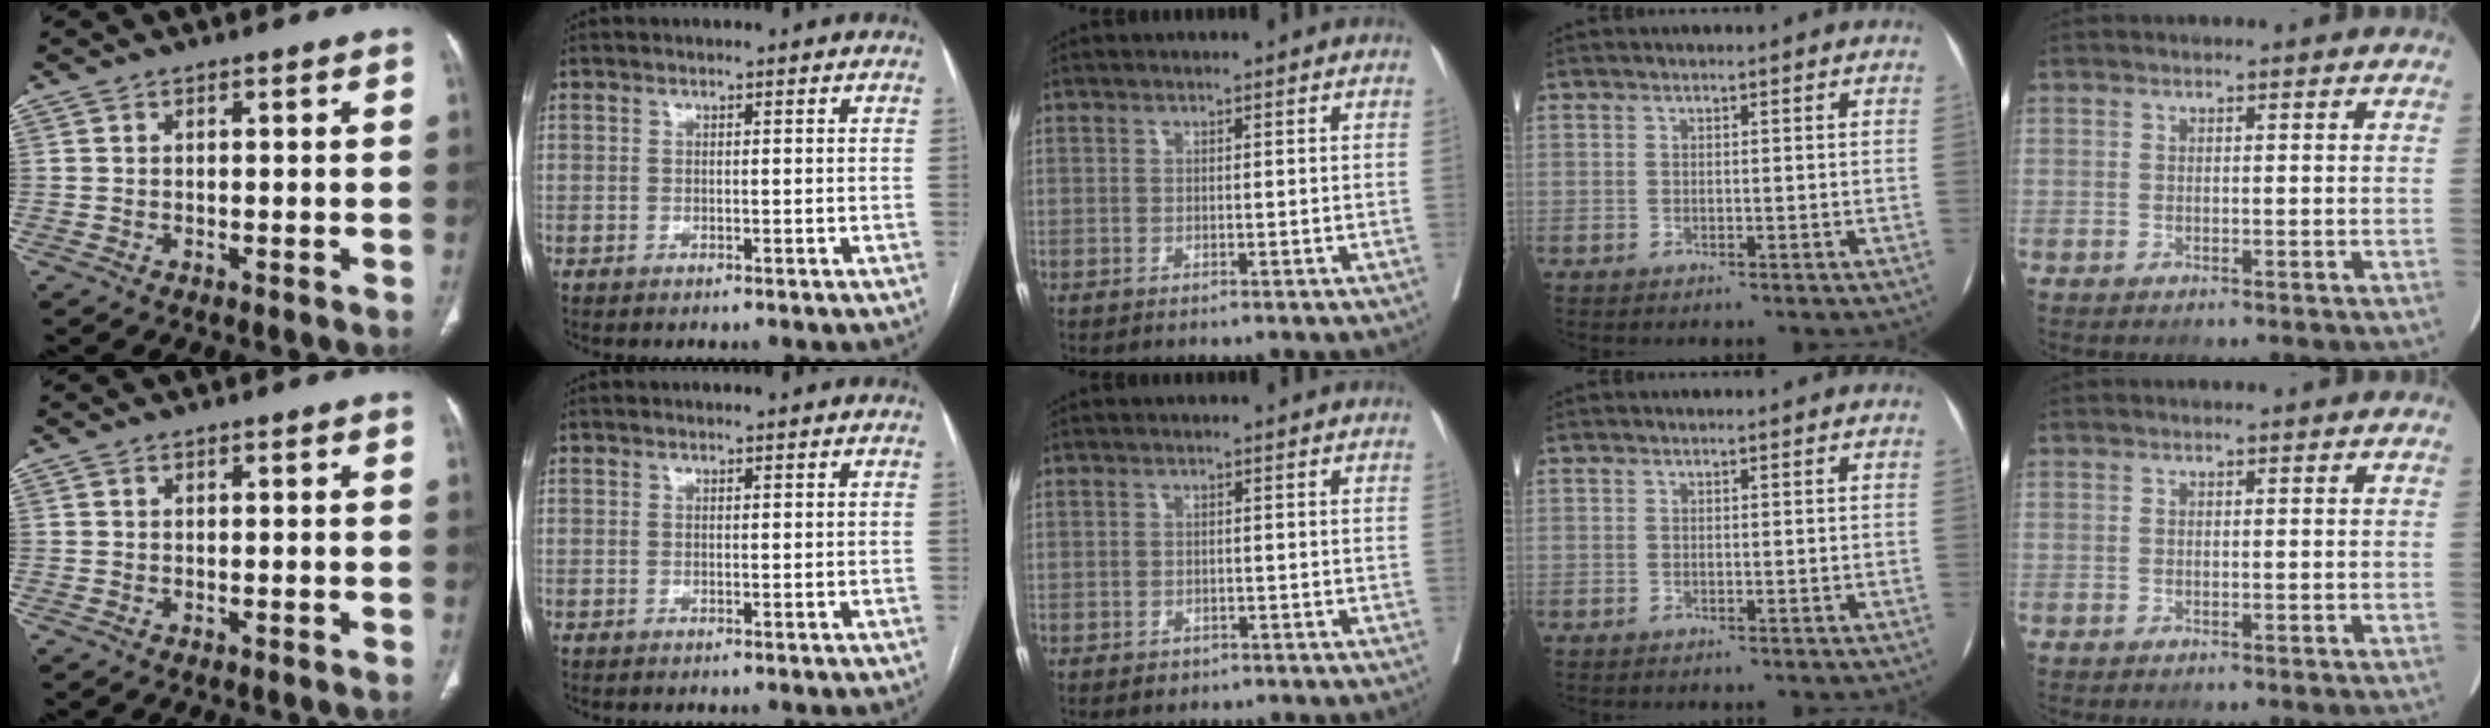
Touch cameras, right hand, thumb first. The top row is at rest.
{"middle": {"total": 1.4, "force": [-1.0, 1.0, 0.4], "torque": [-0.006, 0.002, -0.010]}}